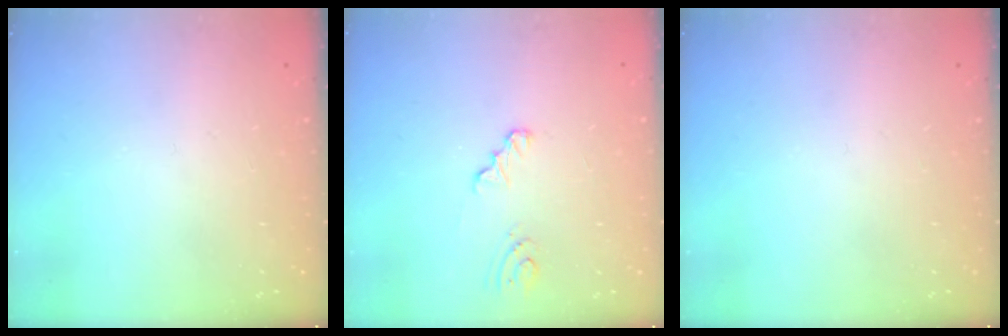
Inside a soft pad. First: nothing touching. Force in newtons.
{"total": 2.6, "press": 2.6, "slide": 0.3}
{"total": 0.0}